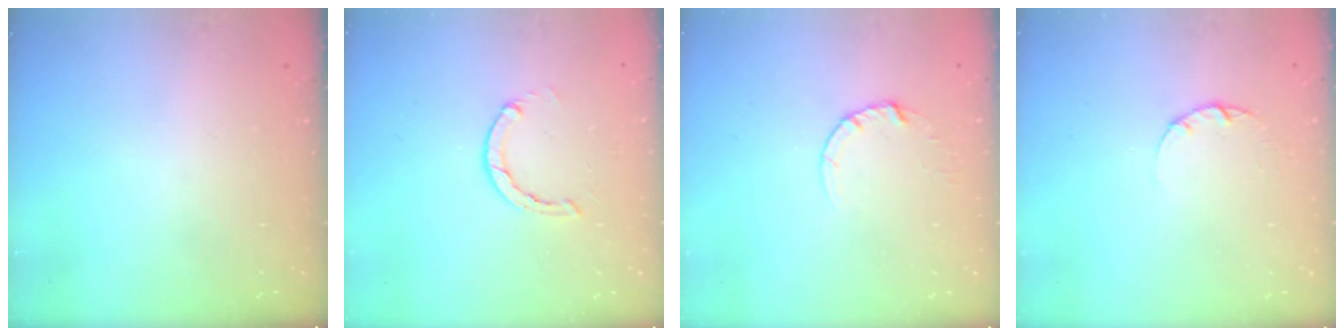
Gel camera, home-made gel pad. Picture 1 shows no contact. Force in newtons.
{"total": 2.8, "press": 2.7, "slide": 0.4}
{"total": 2.7, "press": 2.7, "slide": 0.2}
{"total": 2.2, "press": 2.2, "slide": 0.3}